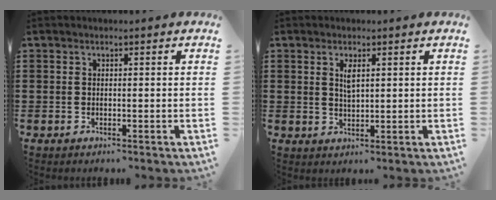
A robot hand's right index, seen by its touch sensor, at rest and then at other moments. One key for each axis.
{"total": 2.4, "fx": 1.0, "fy": 0.8, "fz": 2.1, "tx": -0.037, "ty": 0.000, "tz": 0.014}